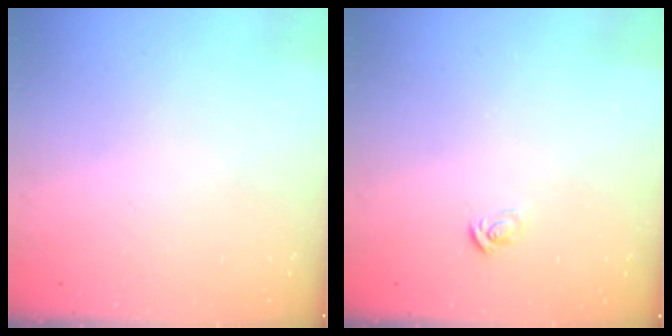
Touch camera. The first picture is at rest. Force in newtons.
{"total": 2.6, "press": 2.6, "slide": 0.2}